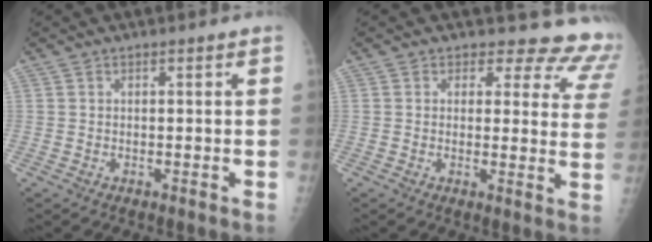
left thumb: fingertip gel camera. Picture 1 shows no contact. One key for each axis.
{"total": 12.8, "fx": 11.5, "fy": 5.4, "fz": 1.4, "tx": 0.038, "ty": -0.084, "tz": 0.091}